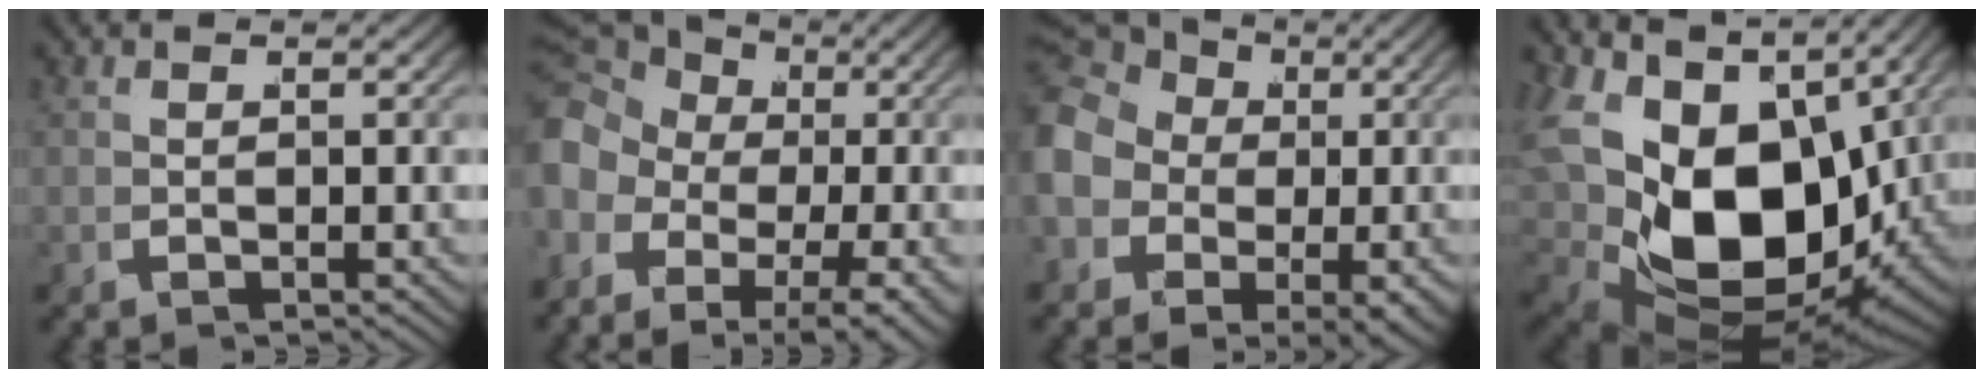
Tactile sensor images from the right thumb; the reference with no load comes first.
{"total": 8.8, "force": [0.5, 6.6, 5.8], "torque": [-0.091, -0.010, 0.004]}
{"total": 10.7, "force": [2.6, 8.5, 5.9], "torque": [-0.117, -0.006, 0.031]}
{"total": 19.3, "force": [0.0, 12.3, 15.0], "torque": [-0.299, -0.056, 0.034]}